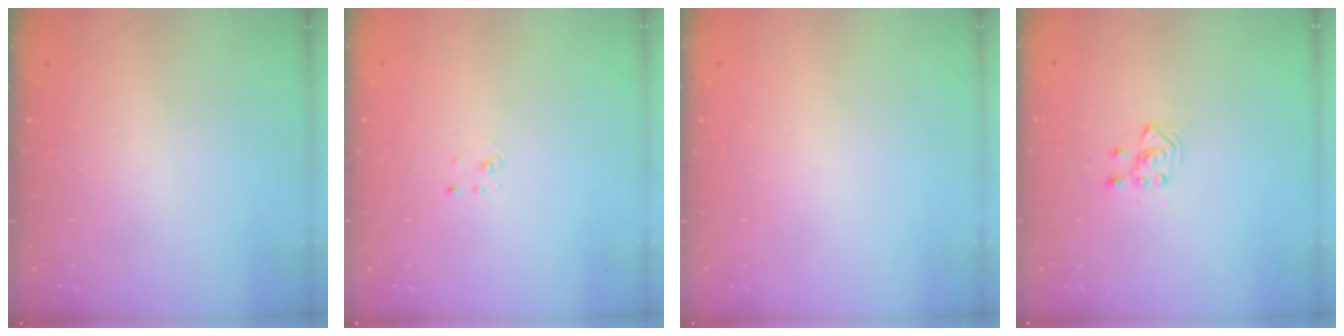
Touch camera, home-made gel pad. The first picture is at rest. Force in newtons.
{"total": 2.1, "press": 2.1, "slide": 0.1}
{"total": 0.0}
{"total": 3.3, "press": 3.0, "slide": 1.4}